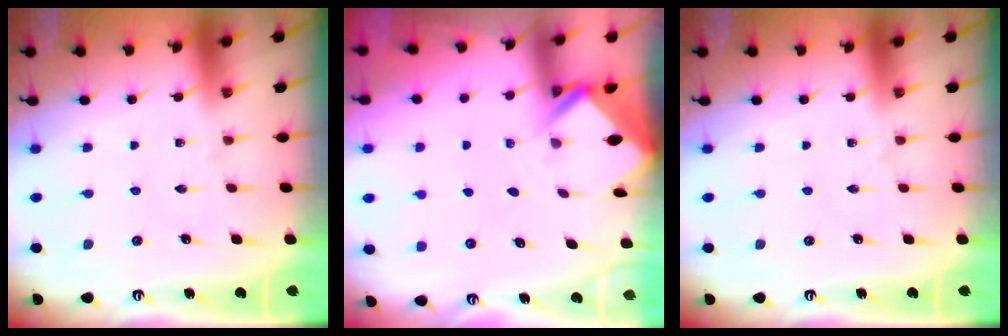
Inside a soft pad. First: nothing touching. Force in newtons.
{"total": 2.6, "press": 2.6, "slide": 0.2}
{"total": 0.0}